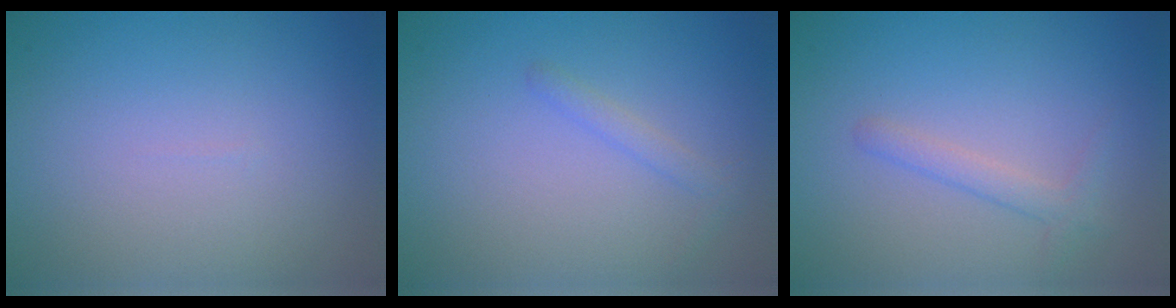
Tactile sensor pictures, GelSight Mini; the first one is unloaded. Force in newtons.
{"total": 1.1, "press": 1.1, "slide": 0.0}
{"total": 1.6, "press": 1.6, "slide": 0.1}